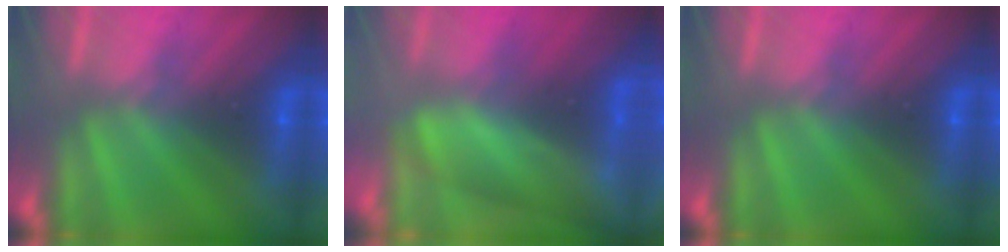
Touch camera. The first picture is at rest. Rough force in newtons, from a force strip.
{"total": 3.9}
{"total": 0.0}